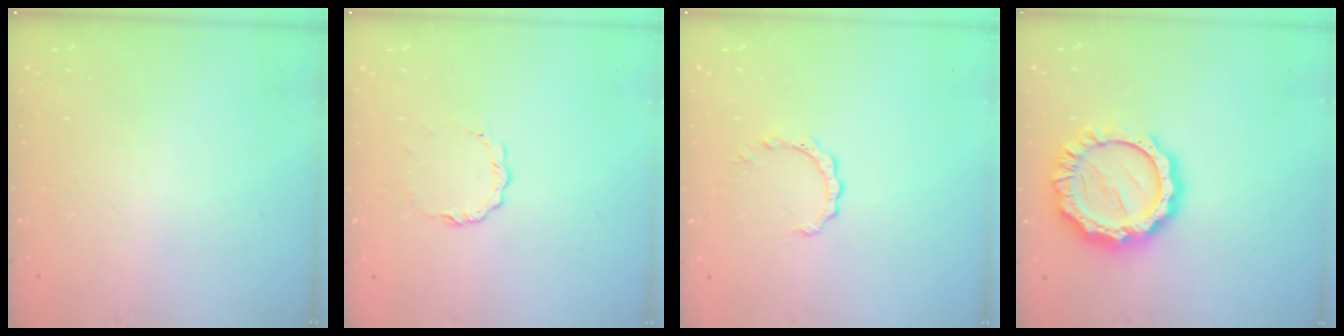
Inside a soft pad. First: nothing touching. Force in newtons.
{"total": 5.4, "press": 5.3, "slide": 0.4}
{"total": 2.4, "press": 2.3, "slide": 0.3}
{"total": 17.1, "press": 17.1, "slide": 1.2}